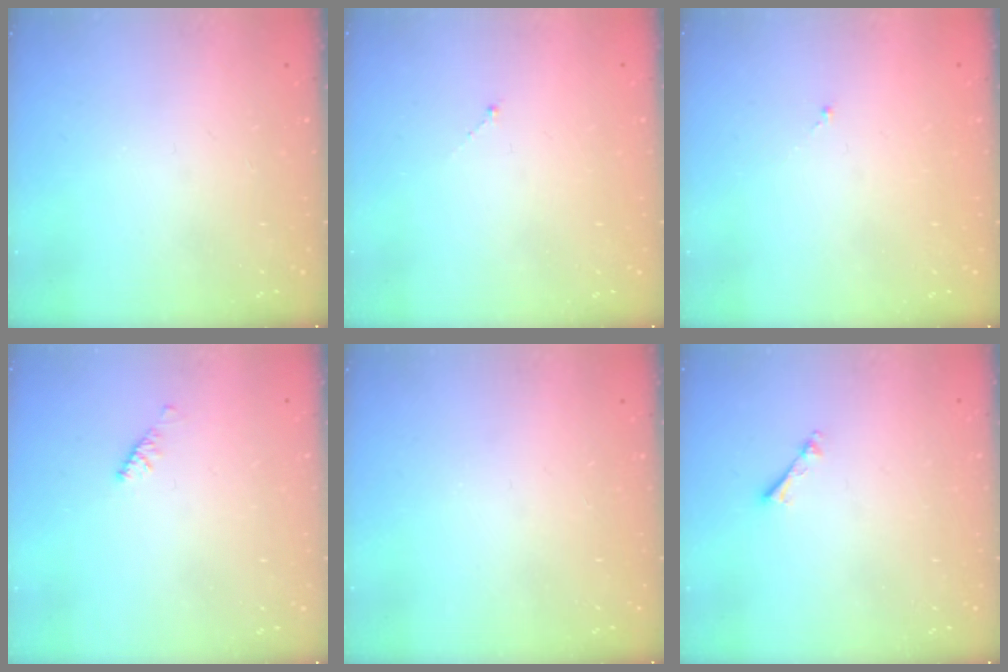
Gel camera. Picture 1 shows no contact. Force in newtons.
{"total": 0.0}
{"total": 0.0}
{"total": 2.9, "press": 2.8, "slide": 0.6}
{"total": 0.0}
{"total": 1.3, "press": 1.3, "slide": 0.3}